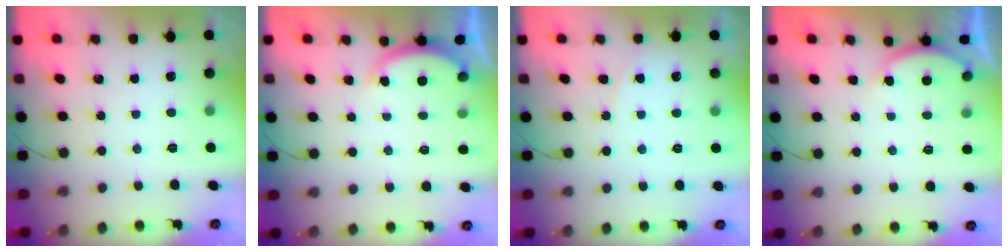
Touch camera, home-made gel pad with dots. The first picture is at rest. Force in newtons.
{"total": 2.6, "press": 2.6, "slide": 0.5}
{"total": 4.6, "press": 4.3, "slide": 1.6}
{"total": 2.6, "press": 2.5, "slide": 0.7}